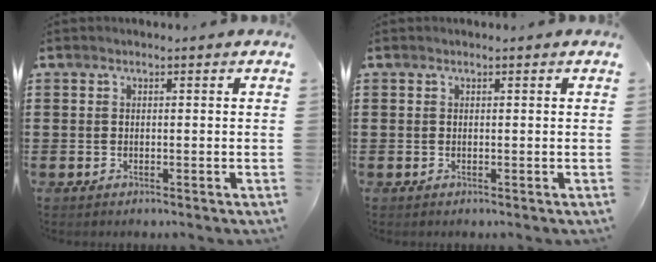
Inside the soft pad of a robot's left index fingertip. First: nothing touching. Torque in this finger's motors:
{"motor_torque": [-0.04, -0.03, -0.01, 0.01]}